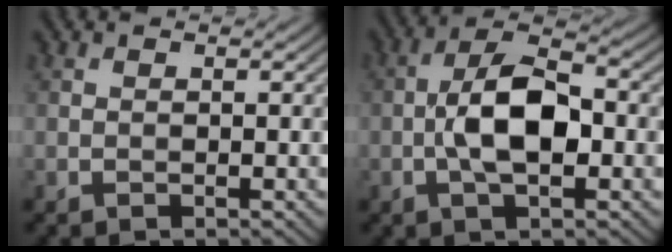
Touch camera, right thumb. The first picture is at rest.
{"total": 8.1, "force": [-1.2, 3.6, 7.2], "torque": [-0.137, 0.014, -0.031]}